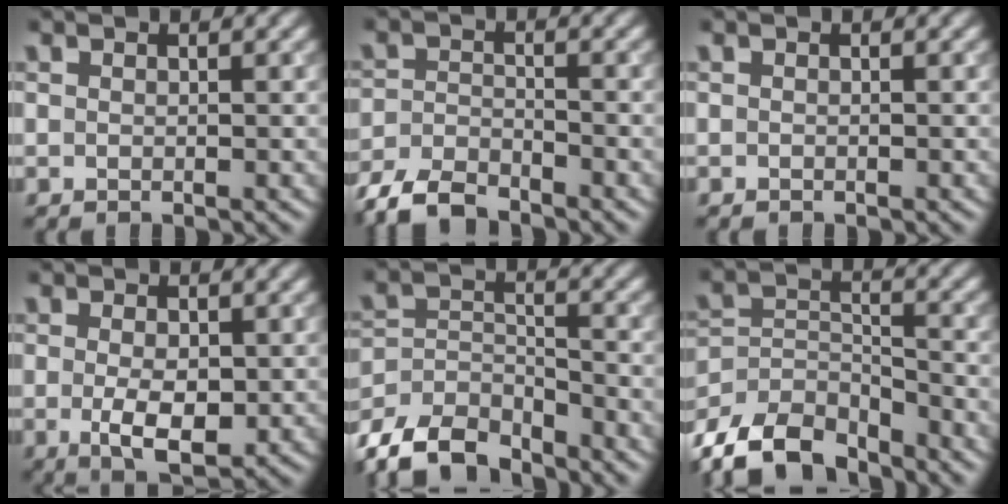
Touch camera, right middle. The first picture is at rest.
{"total": 4.9, "force": [-4.2, 1.4, 1.9], "torque": [-0.032, -0.007, -0.089]}
{"total": 0.0}
{"total": 3.9, "force": [-0.5, 1.9, 3.4], "torque": [-0.063, -0.009, -0.004]}
{"total": 8.7, "force": [-7.6, 3.0, 2.8], "torque": [-0.044, -0.009, -0.139]}
{"total": 10.0, "force": [-8.4, 4.1, 3.6], "torque": [-0.063, -0.011, -0.146]}